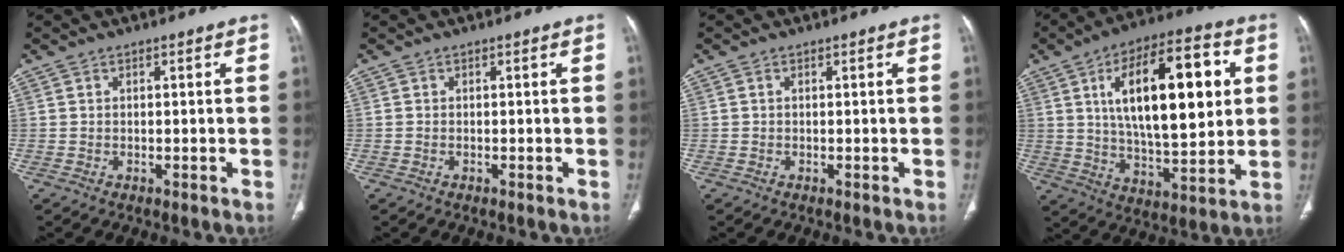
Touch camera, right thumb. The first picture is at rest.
{"total": 0.0}
{"total": 0.0}
{"total": 23.0, "force": [5.4, 9.7, 20.2], "torque": [-0.296, -0.006, 0.085]}